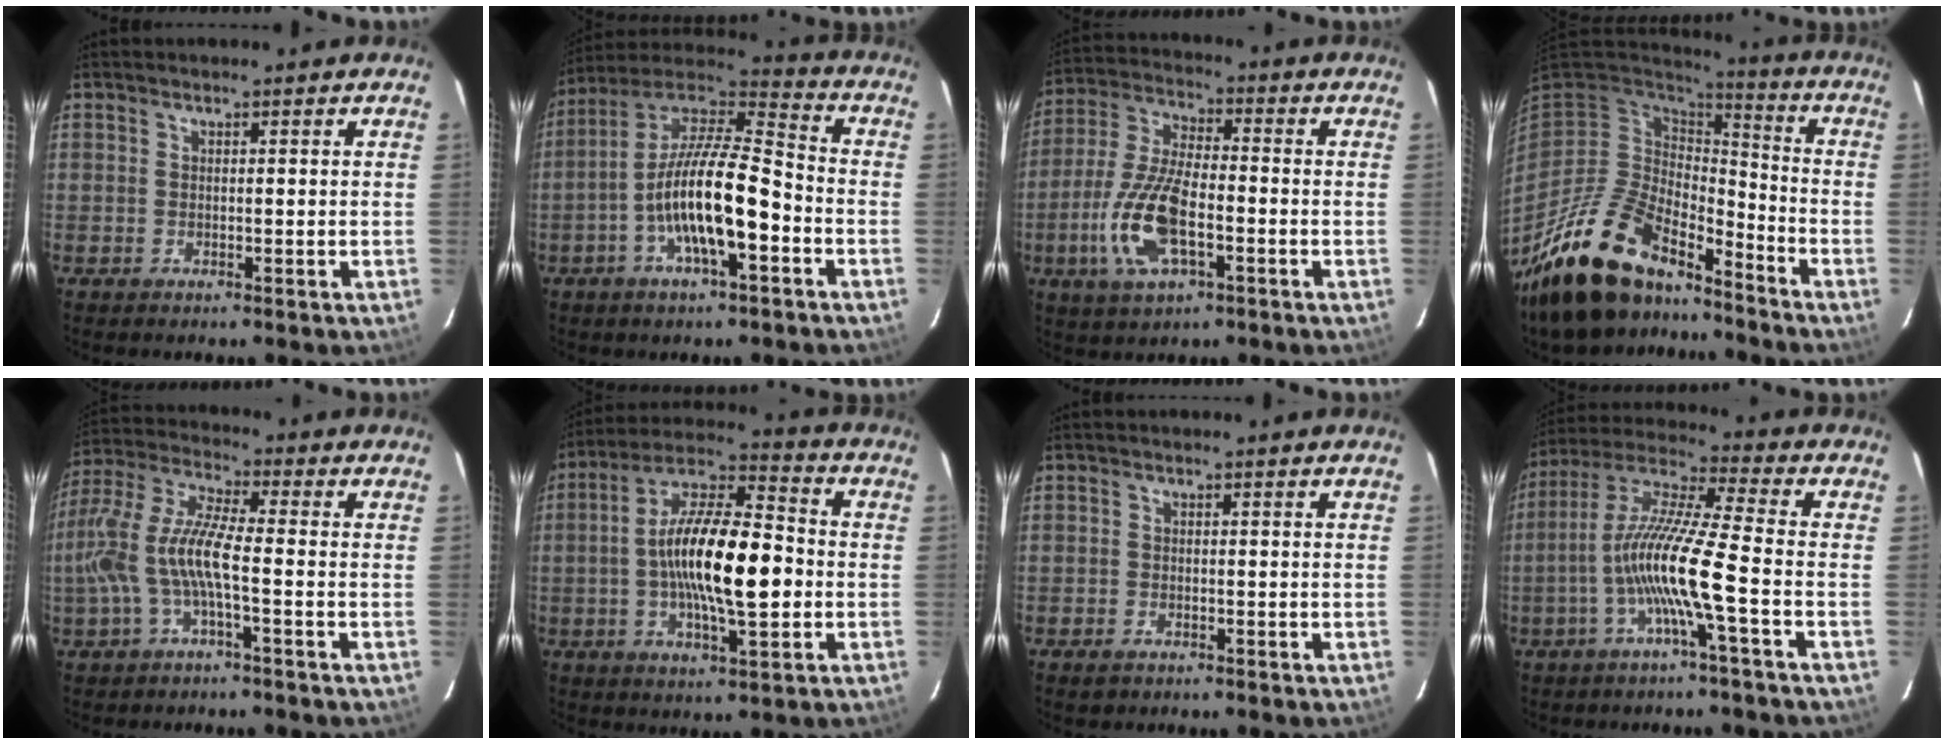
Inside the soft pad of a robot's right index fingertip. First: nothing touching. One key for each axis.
{"total": 16.1, "fx": -5.4, "fy": 4.3, "fz": 14.6, "tx": -0.275, "ty": -0.001, "tz": -0.107}
{"total": 14.0, "fx": -4.5, "fy": 5.6, "fz": 12.0, "tx": -0.260, "ty": -0.005, "tz": -0.087}
{"total": 21.9, "fx": -16.4, "fy": 8.4, "fz": 11.8, "tx": -0.236, "ty": -0.028, "tz": -0.286}
{"total": 12.1, "fx": -3.0, "fy": 2.3, "fz": 11.5, "tx": -0.243, "ty": 0.000, "tz": -0.057}
{"total": 16.9, "fx": -2.0, "fy": 5.1, "fz": 16.0, "tx": -0.290, "ty": 0.009, "tz": -0.043}
{"total": 1.7, "fx": -1.1, "fy": 1.2, "fz": 0.6, "tx": -0.014, "ty": 0.000, "tz": -0.017}
{"total": 12.7, "fx": -4.4, "fy": -0.5, "fz": 11.9, "tx": -0.231, "ty": 0.004, "tz": -0.088}